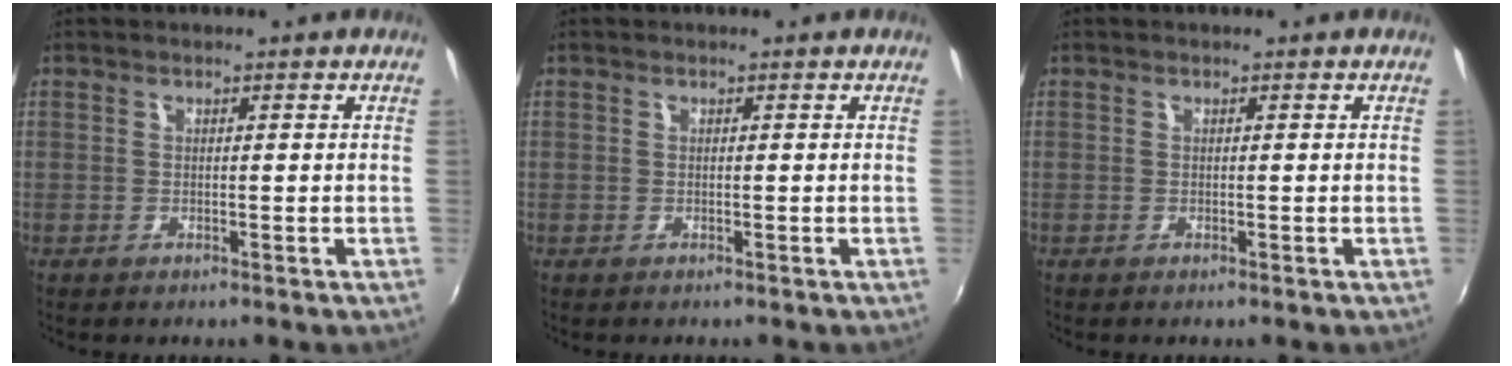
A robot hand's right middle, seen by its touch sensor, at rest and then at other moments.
{"total": 0.8, "force": [-0.2, 0.7, -0.1], "torque": [-0.001, 0.001, -0.003]}
{"total": 0.0}